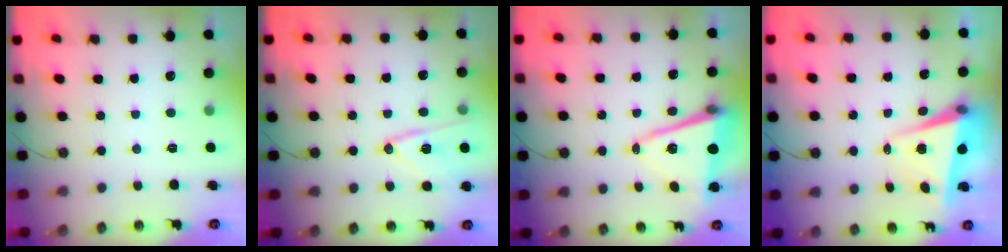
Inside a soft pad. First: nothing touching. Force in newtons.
{"total": 12.3, "press": 12.0, "slide": 2.9}
{"total": 11.1, "press": 10.7, "slide": 3.0}
{"total": 5.6, "press": 5.6, "slide": 0.8}